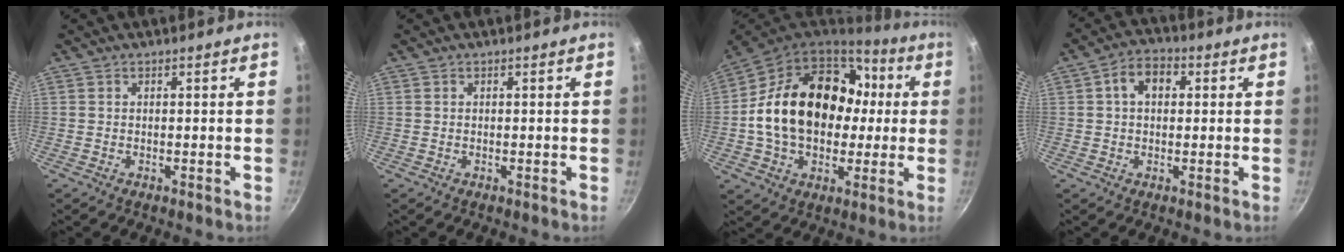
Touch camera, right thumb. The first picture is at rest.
{"total": 0.0}
{"total": 25.7, "force": [2.0, 18.5, 17.8], "torque": [-0.289, 0.044, 0.036]}
{"total": 6.6, "force": [1.6, 4.6, 4.5], "torque": [-0.052, 0.014, 0.015]}